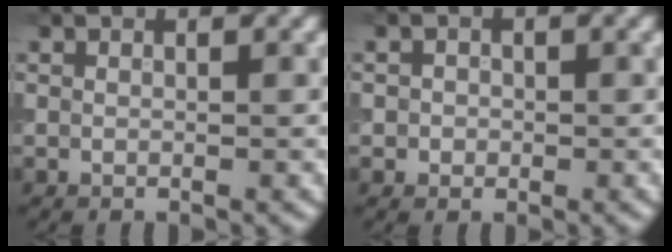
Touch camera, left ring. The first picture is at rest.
{"total": 1.3, "force": [0.0, 1.2, 0.3], "torque": [0.009, -0.002, -0.005]}